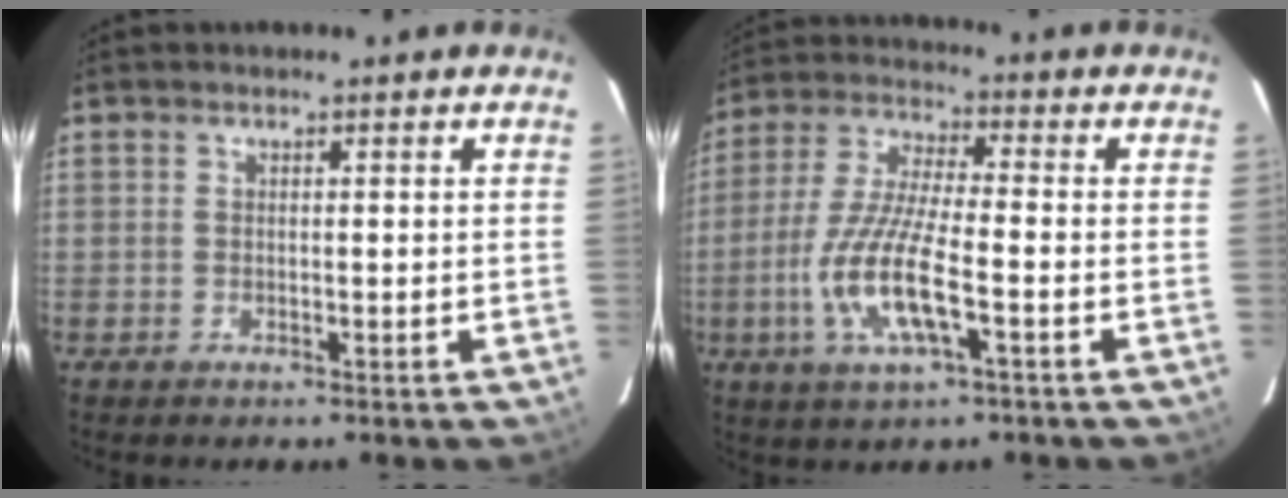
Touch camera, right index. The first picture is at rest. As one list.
[{"total": 13.0, "force": [-4.2, 2.9, 12.0], "torque": [-0.253, -0.009, -0.082]}]